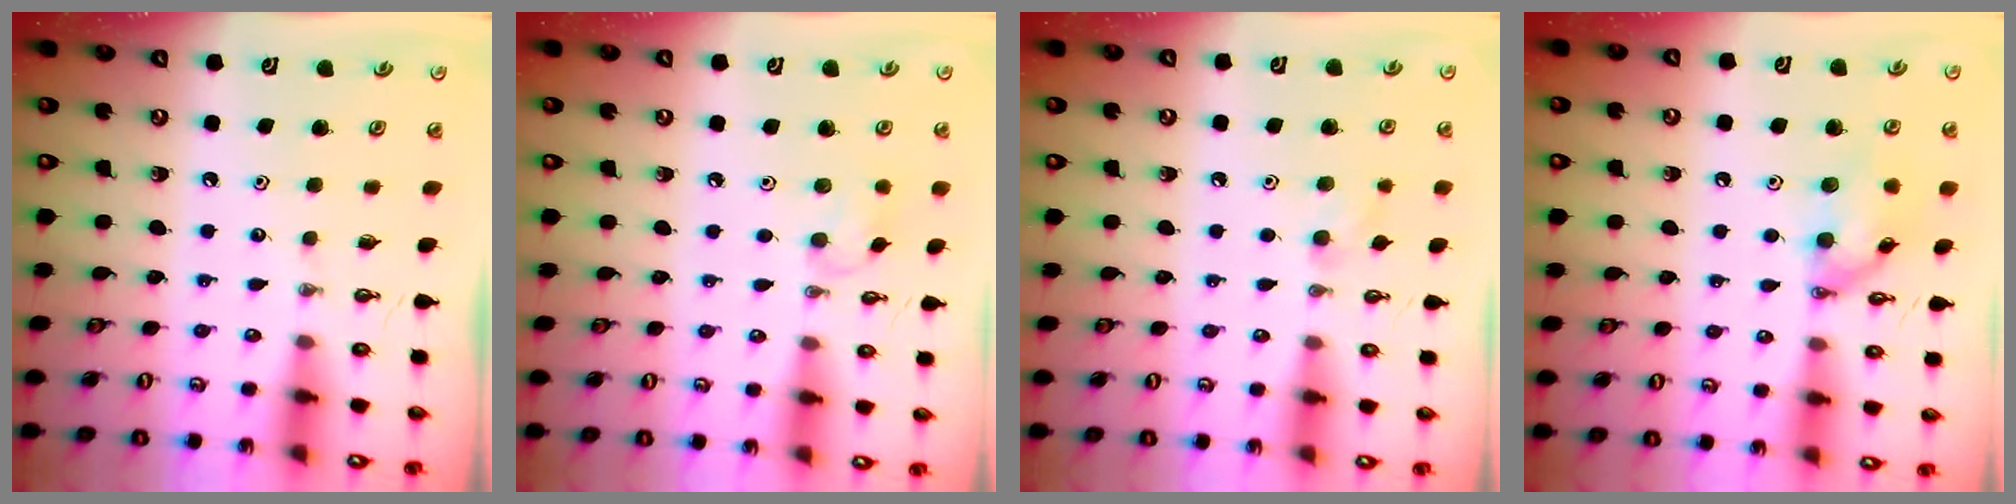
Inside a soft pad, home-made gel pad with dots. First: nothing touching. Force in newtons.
{"total": 6.1, "press": 5.9, "slide": 1.6}
{"total": 5.6, "press": 5.5, "slide": 1.3}
{"total": 11.7, "press": 11.6, "slide": 1.3}